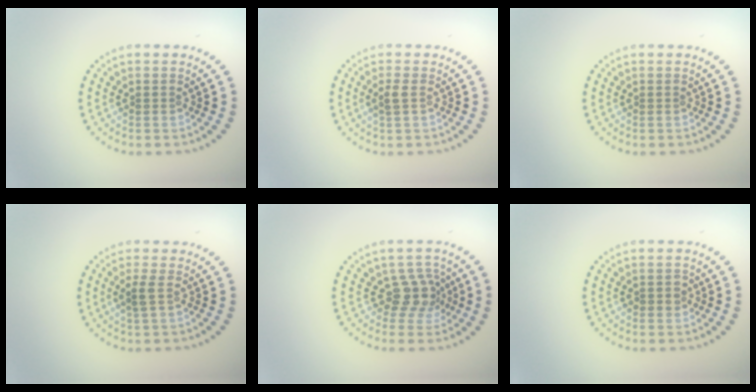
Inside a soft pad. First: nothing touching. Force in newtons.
{"total": 1.1, "press": 1.0, "slide": 0.5}
{"total": 0.0}
{"total": 1.3, "press": 1.1, "slide": 0.7}
{"total": 2.7, "press": 2.0, "slide": 1.8}
{"total": 1.1, "press": 1.1, "slide": 0.3}